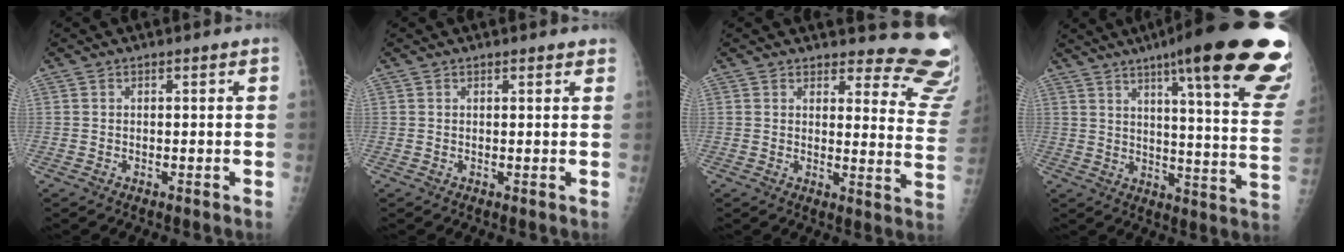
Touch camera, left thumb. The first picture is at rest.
{"total": 1.8, "force": [1.4, 0.4, 1.0], "torque": [-0.007, 0.000, 0.016]}
{"total": 14.6, "force": [14.0, 3.3, 2.6], "torque": [0.018, -0.150, 0.128]}
{"total": 29.6, "force": [18.6, 3.9, 22.7], "torque": [-0.239, -0.072, 0.243]}